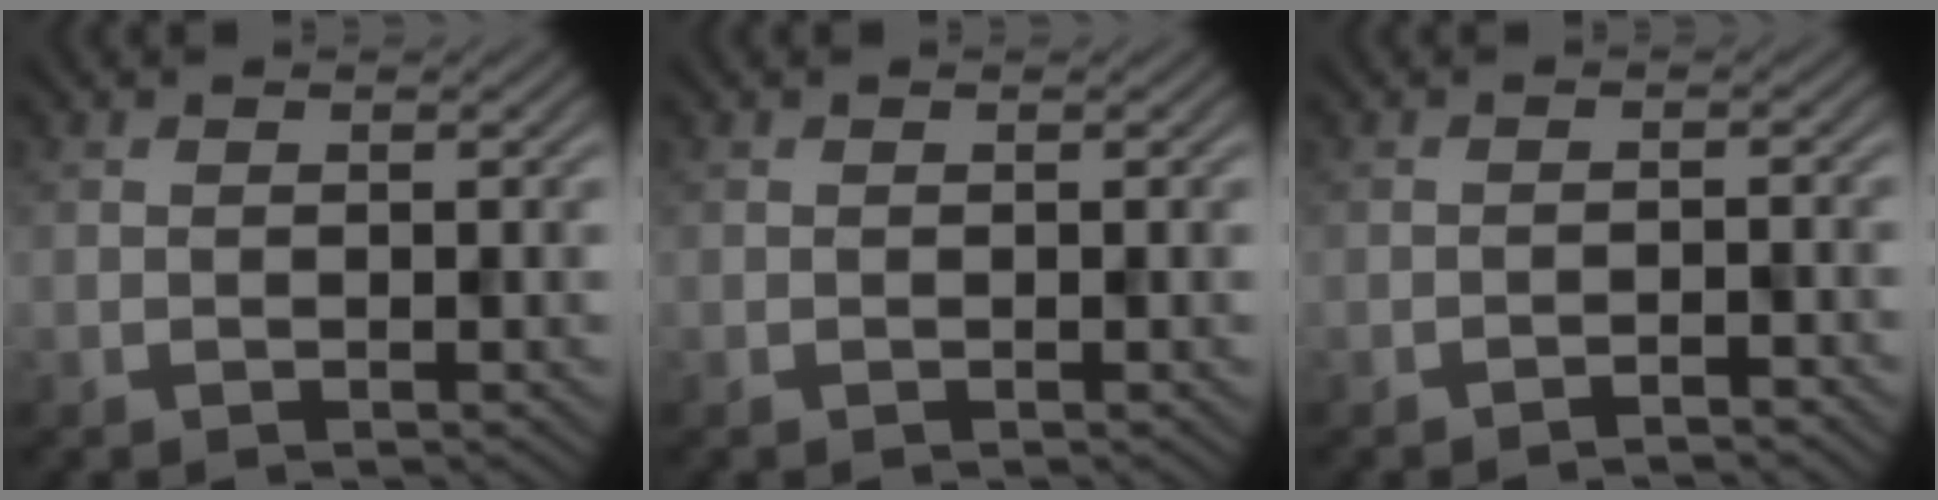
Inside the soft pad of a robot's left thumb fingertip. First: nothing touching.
{"total": 0.0}
{"total": 1.5, "force": [-1.3, 0.1, 0.6], "torque": [-0.005, 0.004, -0.024]}